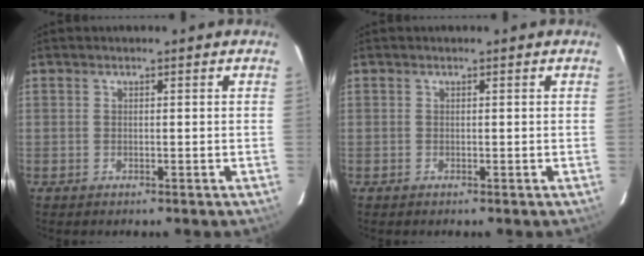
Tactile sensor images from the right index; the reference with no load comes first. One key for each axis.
{"total": 0.0}